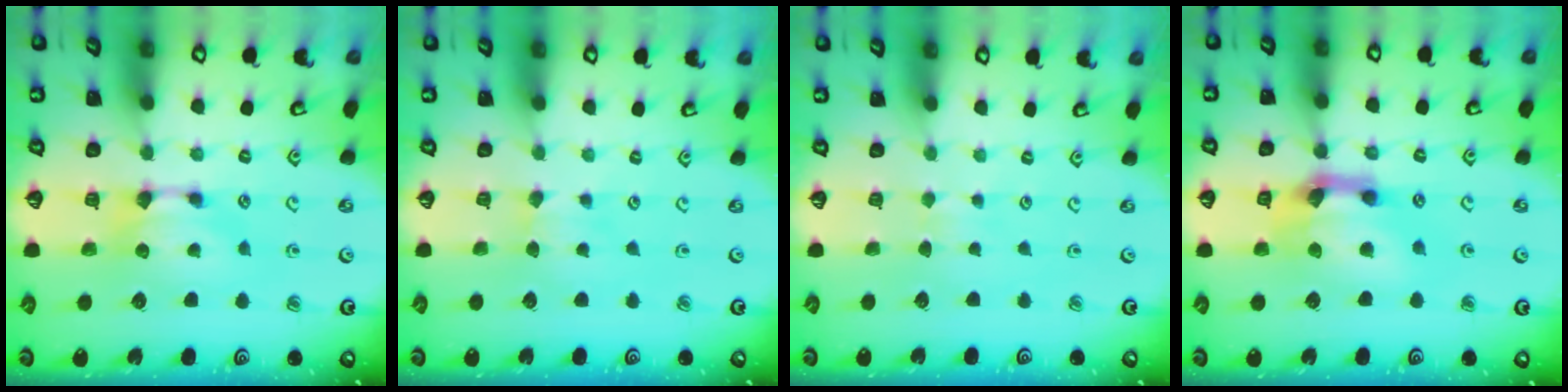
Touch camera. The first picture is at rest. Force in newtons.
{"total": 2.6, "press": 2.6, "slide": 0.5}
{"total": 3.4, "press": 3.4, "slide": 0.3}
{"total": 5.4, "press": 5.0, "slide": 2.1}